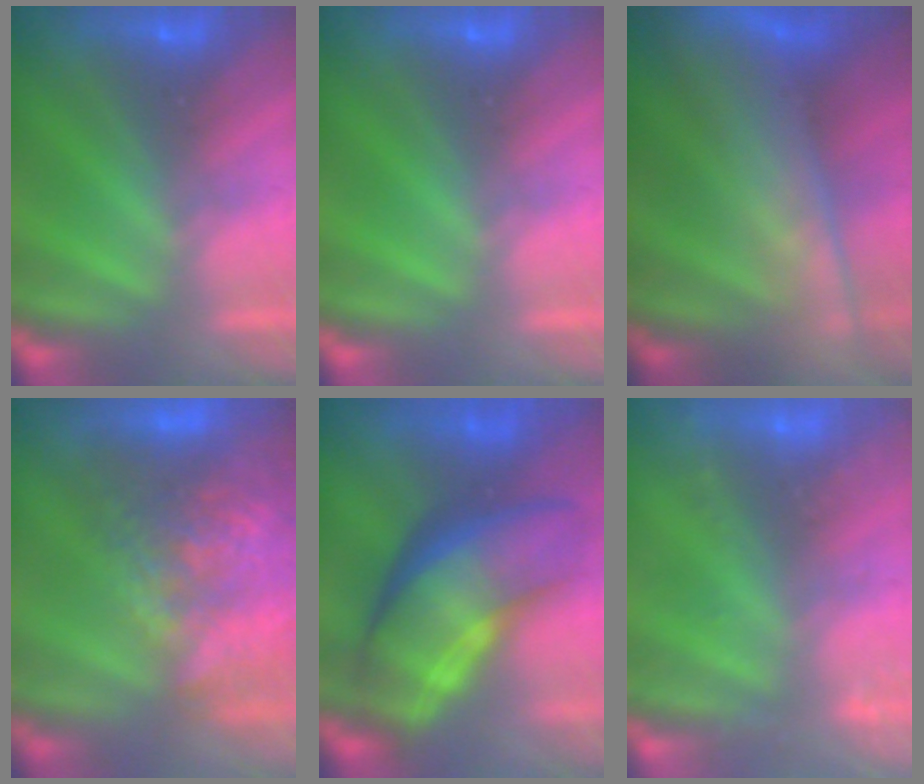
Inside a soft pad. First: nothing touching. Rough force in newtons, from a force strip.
{"total": 0.0}
{"total": 6.8}
{"total": 10.5}
{"total": 7.8}
{"total": 2.5}